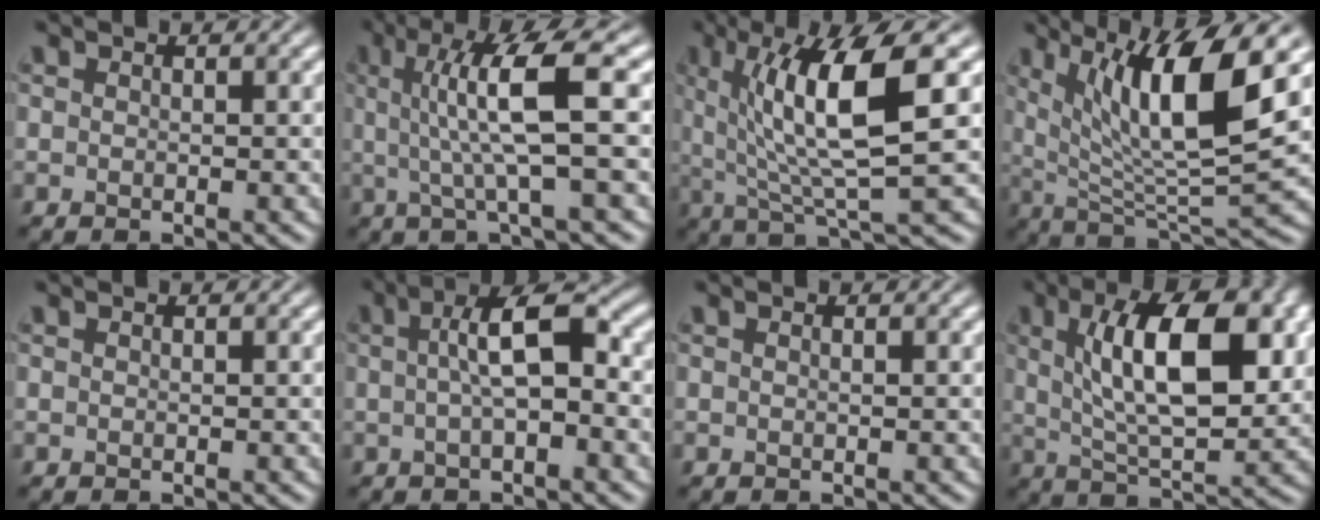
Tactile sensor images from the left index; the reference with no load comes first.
{"total": 7.6, "force": [1.1, 1.4, 7.4], "torque": [-0.128, 0.007, 0.020]}
{"total": 9.4, "force": [2.2, 2.2, 8.9], "torque": [-0.139, -0.005, 0.042]}
{"total": 10.5, "force": [3.9, 2.5, 9.5], "torque": [-0.156, -0.009, 0.077]}
{"total": 0.0}
{"total": 5.3, "force": [0.2, 1.5, 5.1], "torque": [-0.082, 0.013, 0.000]}
{"total": 0.0}
{"total": 10.5, "force": [2.6, 4.1, 9.3], "torque": [-0.146, 0.006, 0.044]}